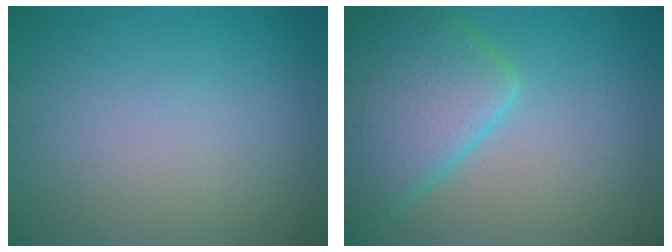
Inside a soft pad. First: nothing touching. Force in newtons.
{"total": 8.5, "press": 8.5, "slide": 0.5}